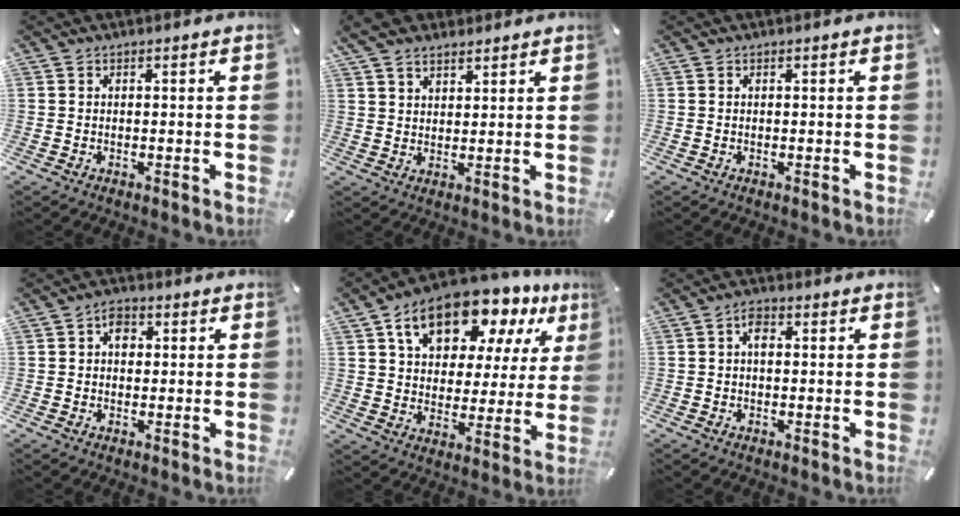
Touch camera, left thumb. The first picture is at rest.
{"total": 5.8, "force": [4.2, 3.4, 2.0], "torque": [-0.044, -0.012, 0.080]}
{"total": 0.0}
{"total": 3.4, "force": [0.5, 2.5, 2.2], "torque": [-0.030, 0.001, 0.003]}
{"total": 16.1, "force": [10.2, 9.5, 8.0], "torque": [-0.133, -0.055, 0.180]}
{"total": 2.6, "force": [0.2, 1.6, 2.1], "torque": [-0.043, 0.007, 0.002]}